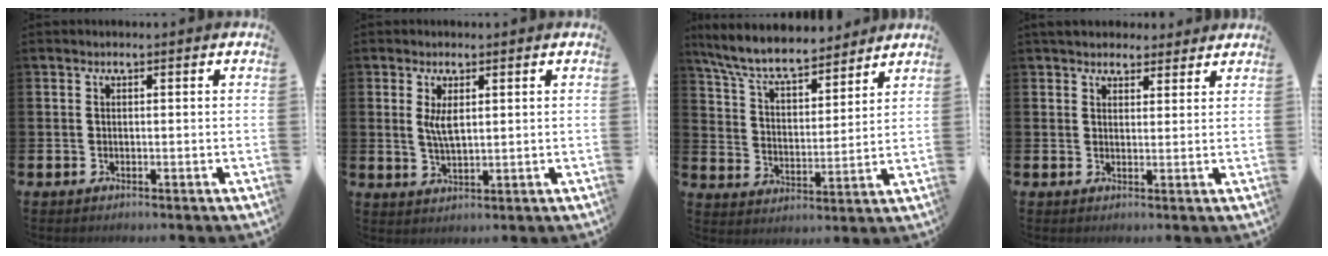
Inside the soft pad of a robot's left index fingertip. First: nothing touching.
{"total": 3.5, "force": [1.5, 1.2, 2.9], "torque": [-0.049, 0.001, 0.023]}
{"total": 8.3, "force": [7.6, 1.9, 2.8], "torque": [-0.089, -0.045, 0.135]}
{"total": 4.1, "force": [3.8, 1.5, 0.2], "torque": [-0.006, -0.011, 0.069]}